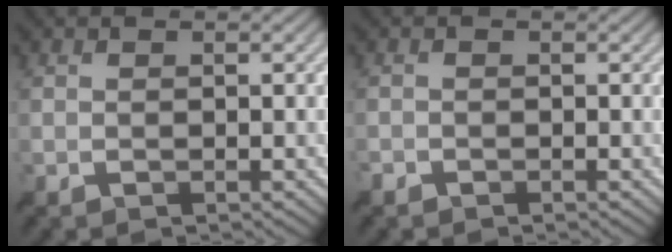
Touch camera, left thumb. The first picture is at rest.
{"total": 0.8, "force": [-0.7, 0.3, 0.0], "torque": [-0.002, -0.003, -0.017]}